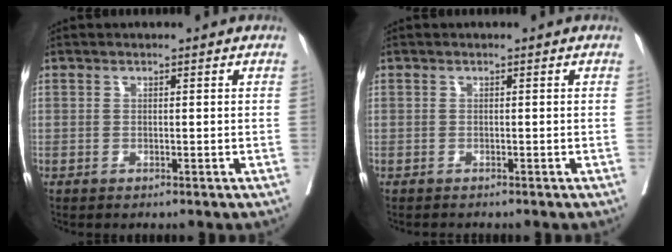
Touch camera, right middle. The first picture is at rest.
{"total": 0.7, "force": [-0.7, 0.1, 0.1], "torque": [-0.006, -0.003, -0.011]}